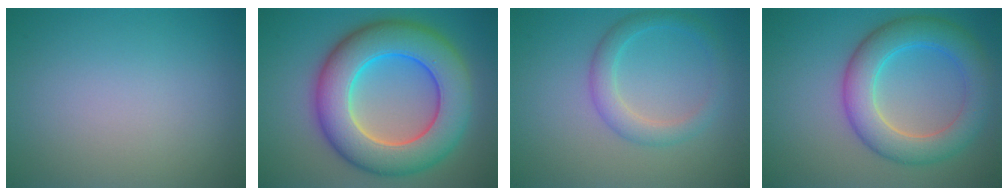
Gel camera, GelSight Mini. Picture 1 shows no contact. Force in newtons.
{"total": 11.4, "press": 11.4, "slide": 0.3}
{"total": 2.7, "press": 2.7, "slide": 0.1}
{"total": 6.5, "press": 6.5, "slide": 0.4}